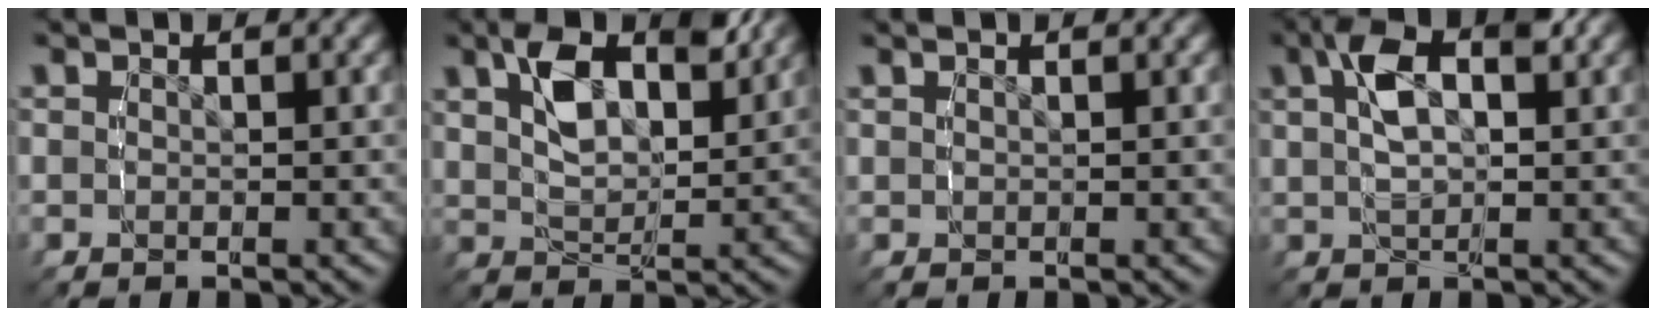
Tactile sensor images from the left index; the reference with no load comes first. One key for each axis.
{"total": 5.3, "fx": 2.4, "fy": 2.2, "fz": 4.1, "tx": -0.077, "ty": -0.004, "tz": 0.045}
{"total": 0.6, "fx": 0.3, "fy": -0.4, "fz": 0.4, "tx": -0.004, "ty": 0.001, "tz": 0.008}
{"total": 6.2, "fx": 1.8, "fy": 3.0, "fz": 5.2, "tx": -0.097, "ty": 0.004, "tz": 0.031}